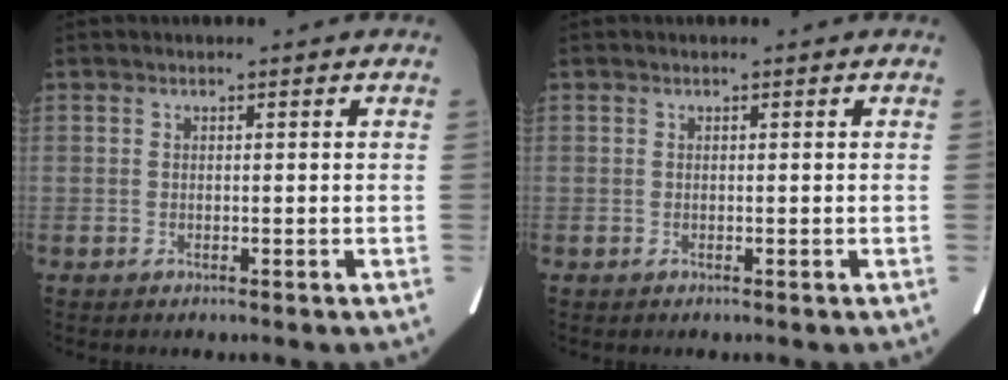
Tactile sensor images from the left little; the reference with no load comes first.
{"total": 0.0}